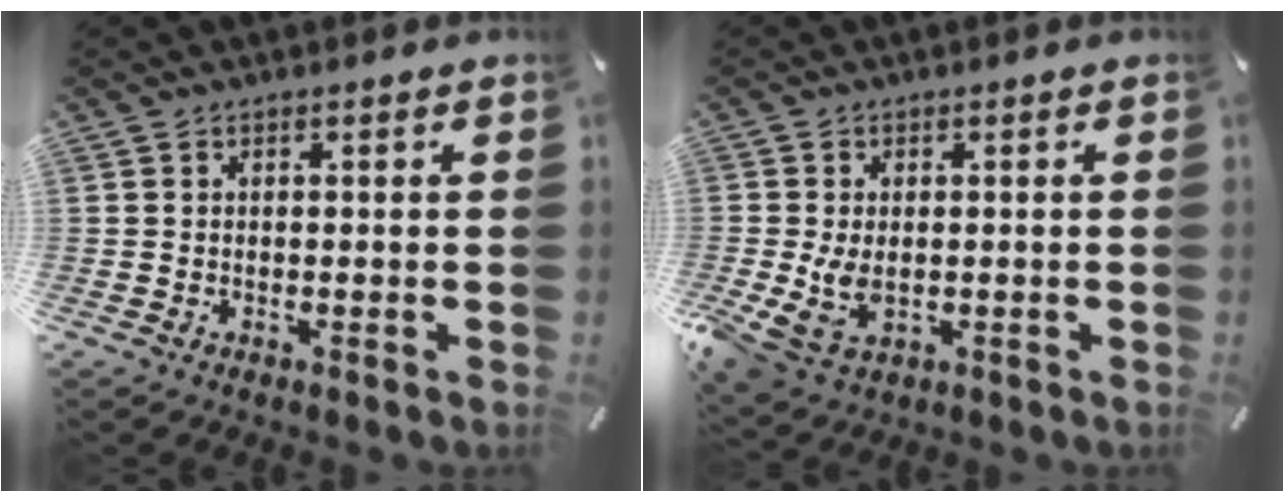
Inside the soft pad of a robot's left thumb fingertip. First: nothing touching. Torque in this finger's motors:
{"motor_torque": [0.43, 1.85, 1.26, 0.43, 0.21]}